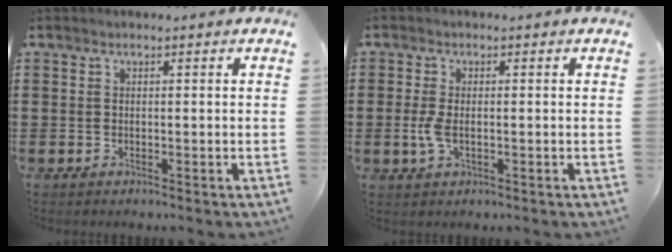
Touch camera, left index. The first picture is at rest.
{"total": 3.1, "force": [-0.4, 1.2, 2.8], "torque": [-0.072, -0.007, -0.013]}